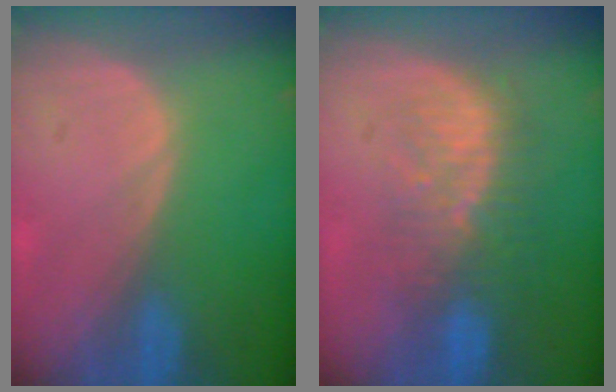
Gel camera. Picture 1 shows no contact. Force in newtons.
{"total": 9.3, "press": 8.3, "slide": 4.2}